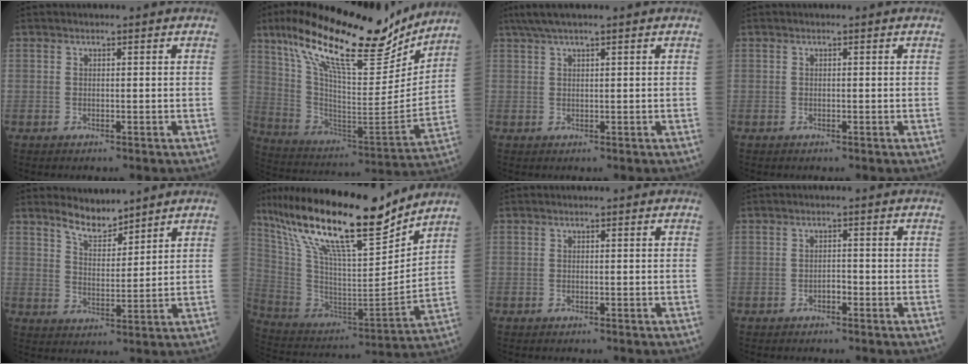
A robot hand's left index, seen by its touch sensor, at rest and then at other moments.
{"total": 24.6, "force": [18.2, 5.9, 15.6], "torque": [-0.273, 0.002, 0.301]}
{"total": 4.1, "force": [3.2, -0.3, 2.6], "torque": [-0.053, 0.024, 0.063]}
{"total": 0.0}
{"total": 5.0, "force": [4.7, 1.1, 1.4], "torque": [-0.033, -0.002, 0.092]}
{"total": 23.3, "force": [18.1, 3.2, 14.3], "torque": [-0.265, -0.004, 0.323]}
{"total": 0.0}
{"total": 1.1, "force": [-0.7, 0.5, 0.7], "torque": [-0.007, 0.002, -0.015]}